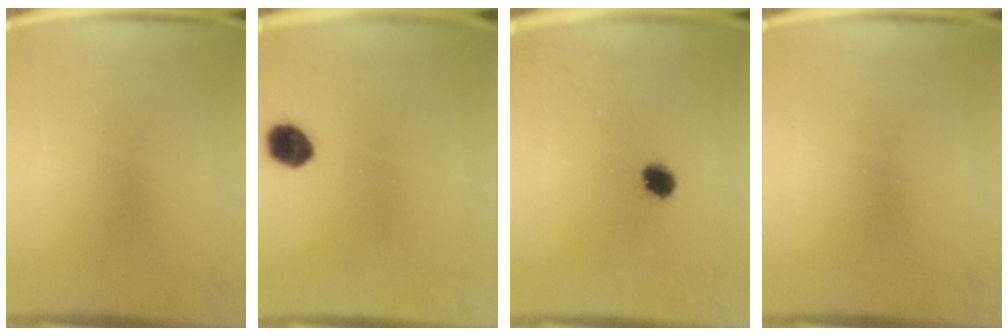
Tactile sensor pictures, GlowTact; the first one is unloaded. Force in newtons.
{"total": 6.2}
{"total": 4.5}
{"total": 0.0}